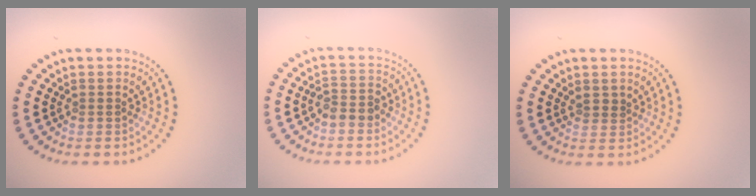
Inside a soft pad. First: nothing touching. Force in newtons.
{"total": 1.9, "press": 1.8, "slide": 0.7}
{"total": 0.8, "press": 0.4, "slide": 0.7}